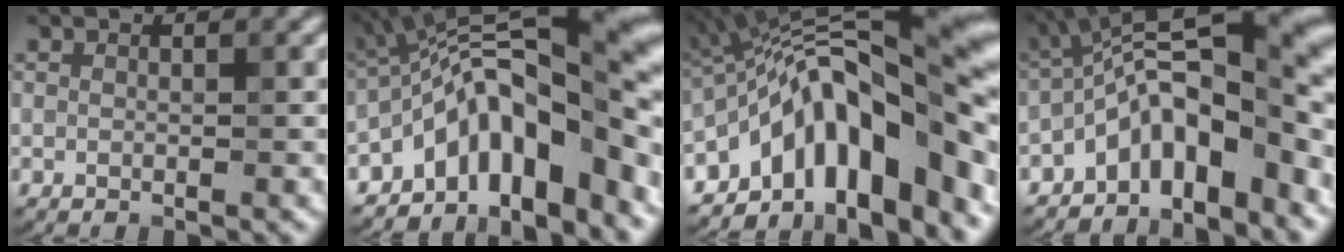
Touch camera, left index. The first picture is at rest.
{"total": 13.3, "force": [-4.4, 5.1, 11.5], "torque": [-0.152, 0.023, -0.078]}
{"total": 16.8, "force": [-4.1, 6.8, 14.8], "torque": [-0.189, 0.050, -0.086]}
{"total": 10.7, "force": [-3.6, 4.4, 9.1], "torque": [-0.124, 0.028, -0.071]}